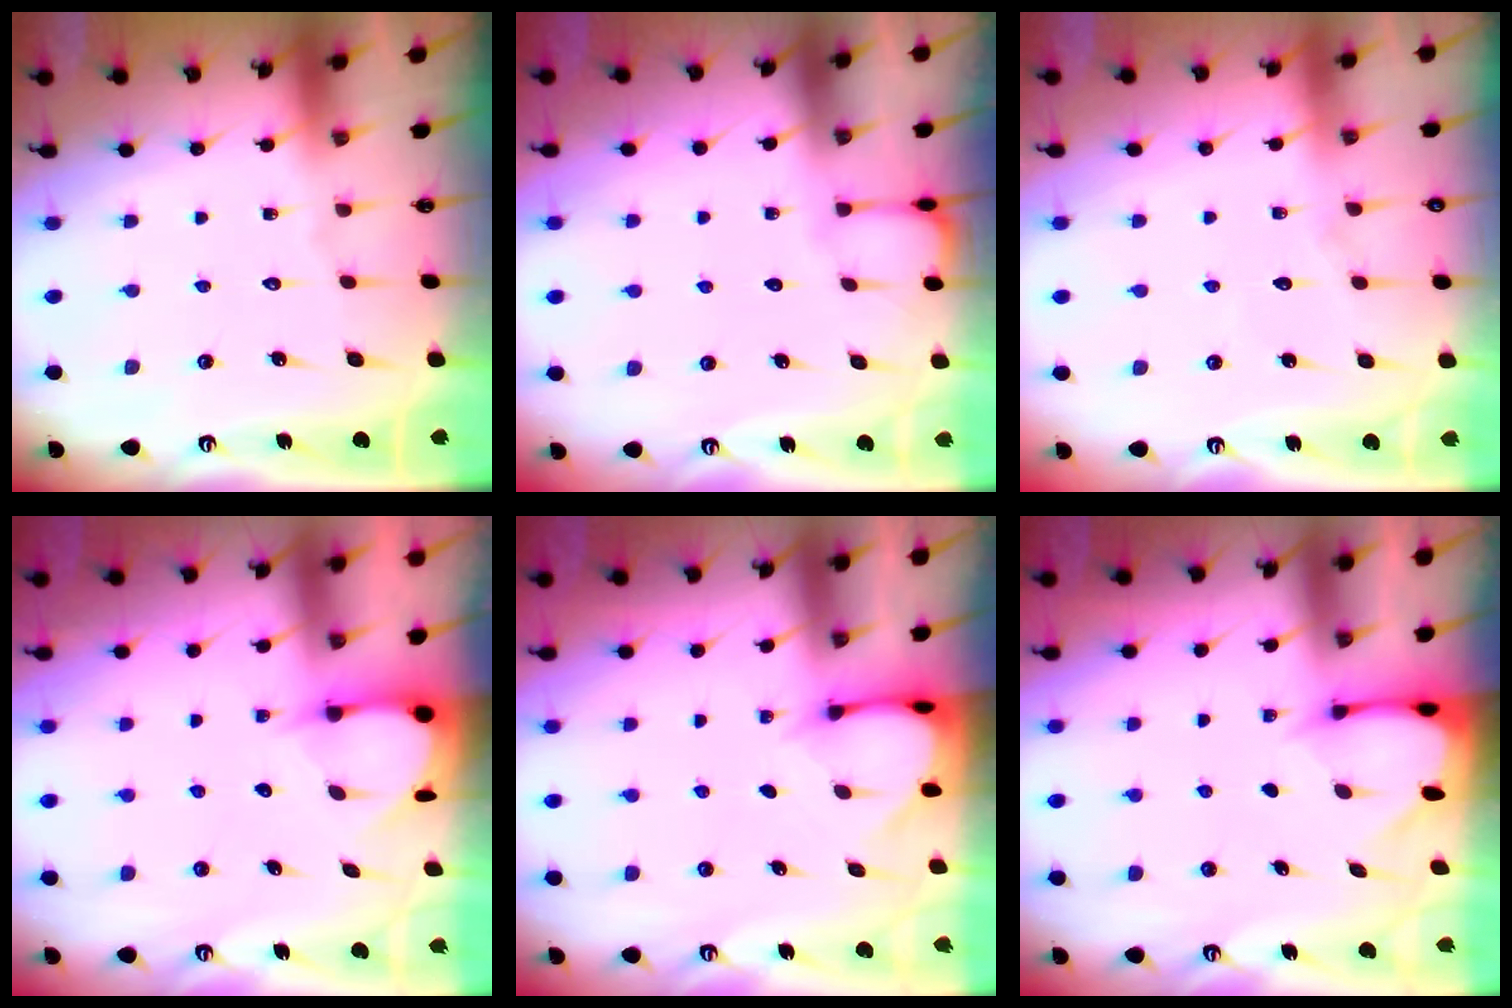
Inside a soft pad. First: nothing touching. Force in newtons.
{"total": 0.8, "press": 0.8, "slide": 0.0}
{"total": 4.9, "press": 4.9, "slide": 0.5}
{"total": 3.5, "press": 3.5, "slide": 0.3}
{"total": 3.2, "press": 3.2, "slide": 0.2}
{"total": 2.6, "press": 2.6, "slide": 0.3}